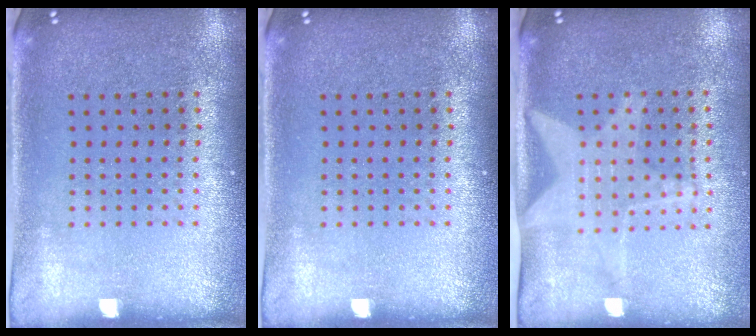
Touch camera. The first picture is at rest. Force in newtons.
{"total": 0.0}
{"total": 1.8, "press": 1.5, "slide": 1.0}